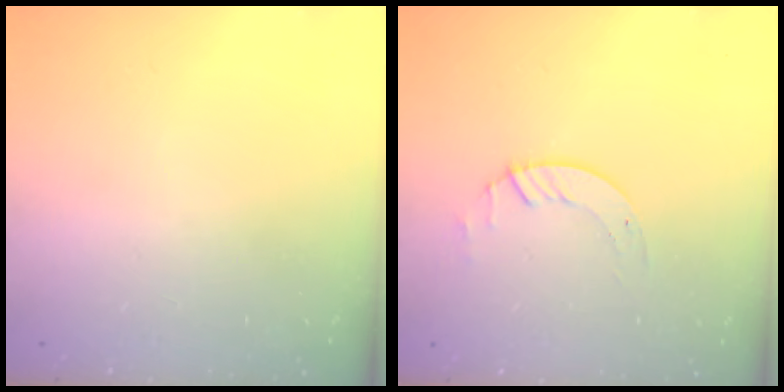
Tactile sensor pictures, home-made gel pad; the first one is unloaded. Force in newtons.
{"total": 2.0, "press": 2.0, "slide": 0.2}